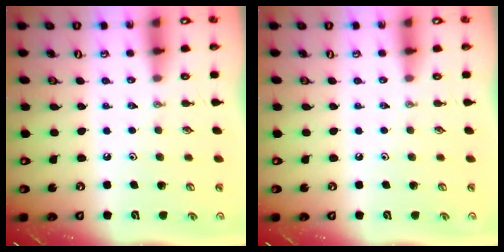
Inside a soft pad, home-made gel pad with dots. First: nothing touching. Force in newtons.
{"total": 0.0}